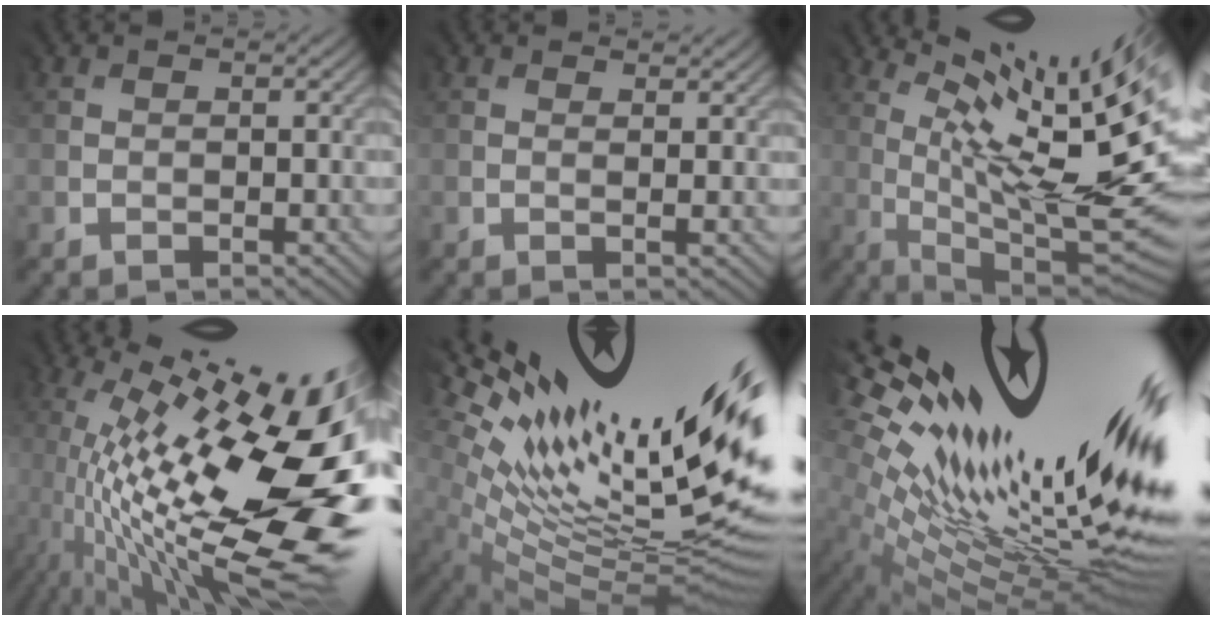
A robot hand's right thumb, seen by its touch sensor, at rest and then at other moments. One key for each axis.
{"total": 2.6, "fx": 1.8, "fy": 0.7, "fz": 1.7, "tx": -0.027, "ty": -0.001, "tz": 0.026}
{"total": 15.6, "fx": 4.7, "fy": 2.9, "fz": 14.5, "tx": -0.197, "ty": 0.003, "tz": 0.111}
{"total": 17.6, "fx": -1.5, "fy": 5.7, "fz": 16.6, "tx": -0.268, "ty": -0.014, "tz": -0.016}
{"total": 18.4, "fx": 5.1, "fy": 6.0, "fz": 16.6, "tx": -0.244, "ty": -0.010, "tz": 0.110}
{"total": 19.4, "fx": 3.8, "fy": 6.8, "fz": 17.7, "tx": -0.280, "ty": -0.003, "tz": 0.099}